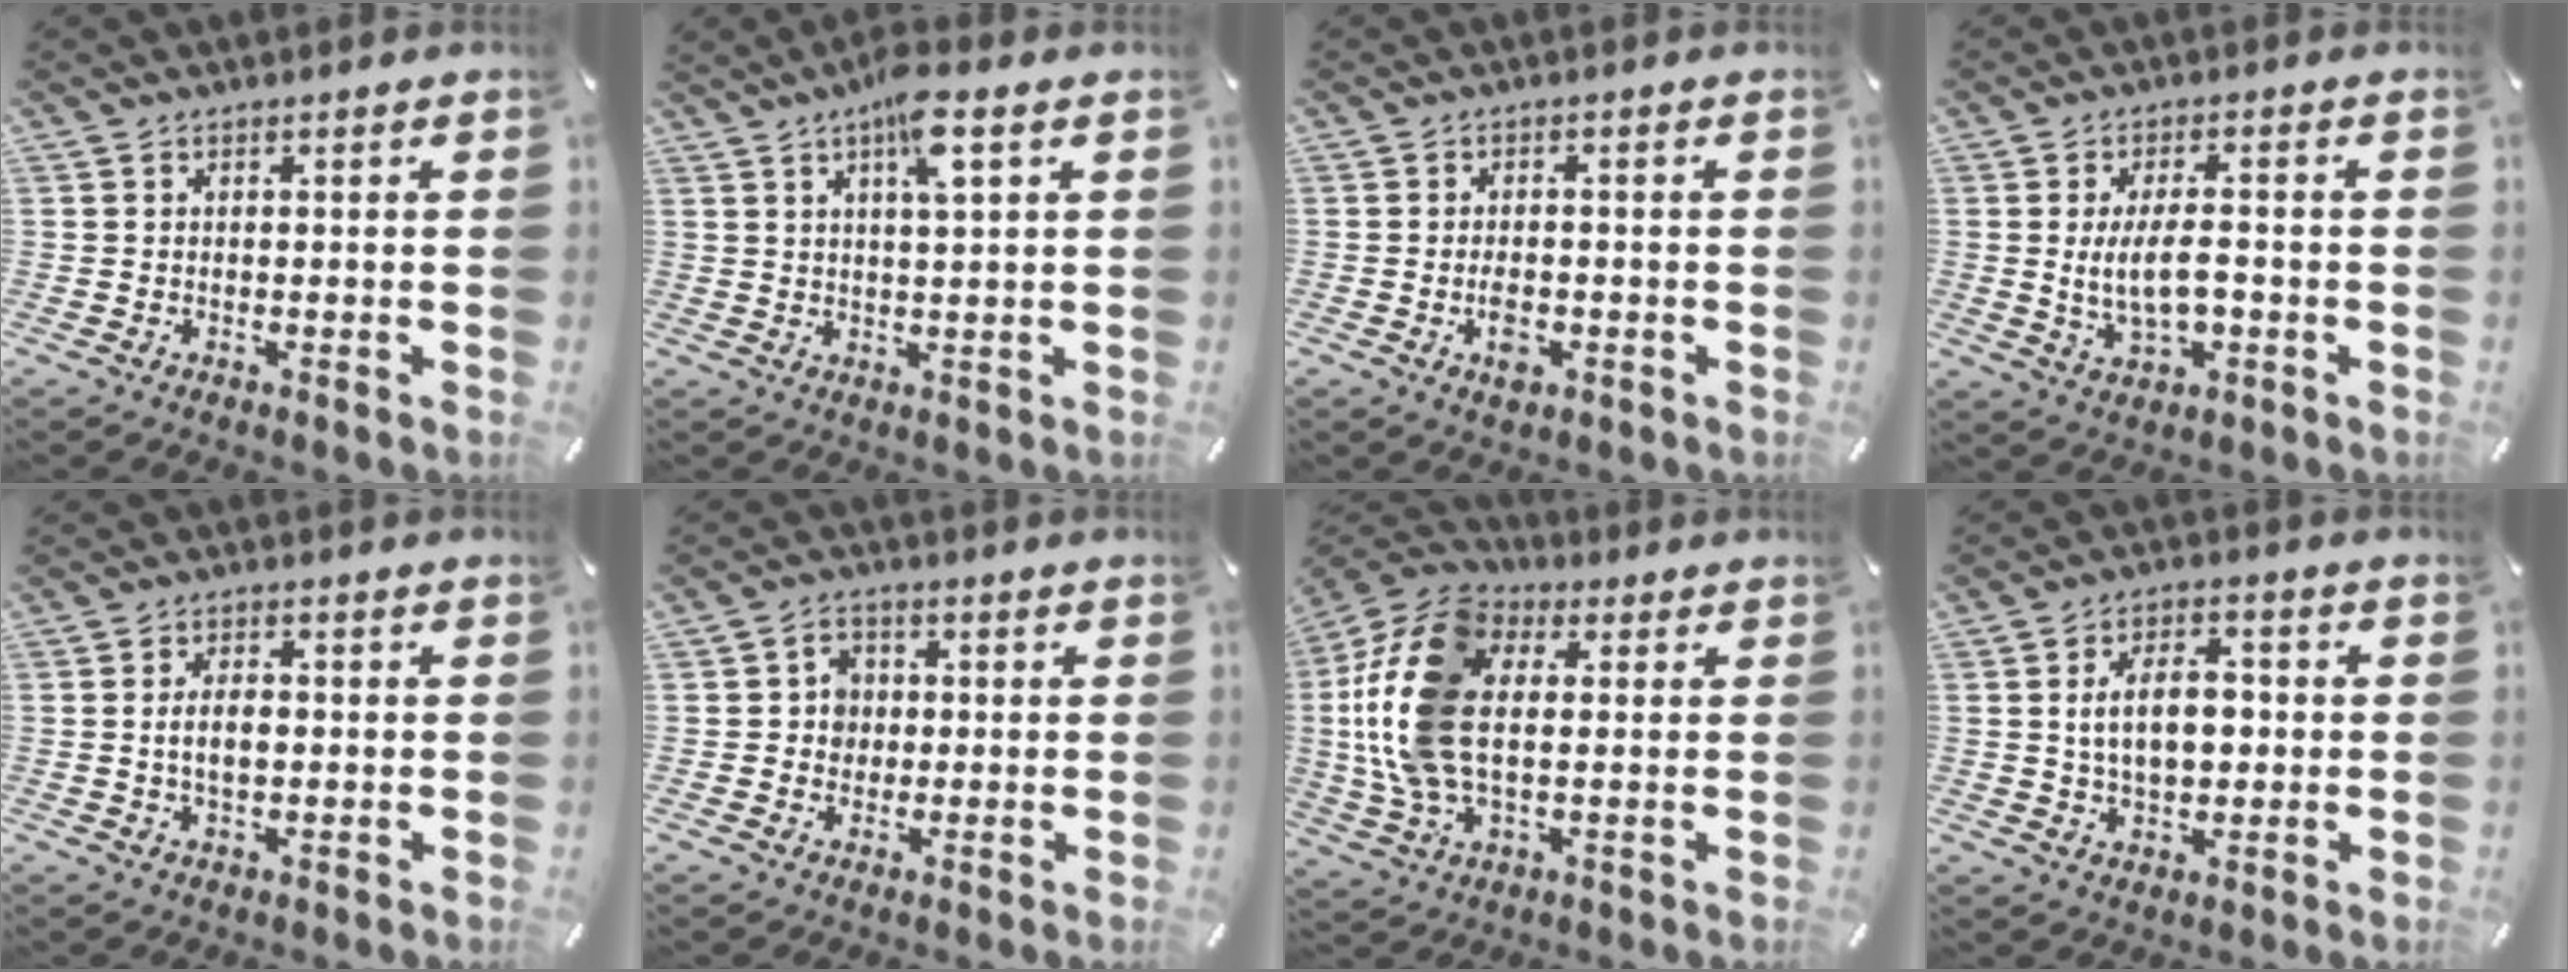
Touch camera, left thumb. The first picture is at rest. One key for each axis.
{"total": 7.3, "fx": 3.8, "fy": 1.1, "fz": 6.1, "tx": -0.112, "ty": 0.000, "tz": 0.060}
{"total": 3.8, "fx": -1.3, "fy": 2.3, "fz": 2.8, "tx": -0.062, "ty": 0.002, "tz": -0.025}
{"total": 8.4, "fx": -0.7, "fy": 4.2, "fz": 7.3, "tx": -0.139, "ty": 0.004, "tz": -0.014}
{"total": 4.5, "fx": -0.2, "fy": 2.6, "fz": 3.7, "tx": -0.072, "ty": 0.002, "tz": -0.008}
{"total": 4.5, "fx": -0.5, "fy": 4.4, "fz": 0.9, "tx": -0.019, "ty": 0.013, "tz": -0.012}
{"total": 17.4, "fx": 1.5, "fy": 11.2, "fz": 13.2, "tx": -0.305, "ty": 0.008, "tz": 0.027}
{"total": 9.7, "fx": 0.3, "fy": 6.4, "fz": 7.3, "tx": -0.128, "ty": 0.006, "tz": 0.000}